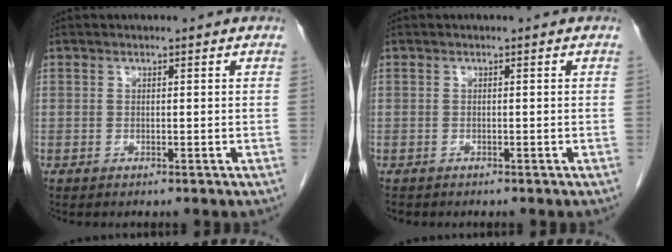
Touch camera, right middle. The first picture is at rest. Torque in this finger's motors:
{"motor_torque": [0.11, 0.09, 0.00, 0.00]}